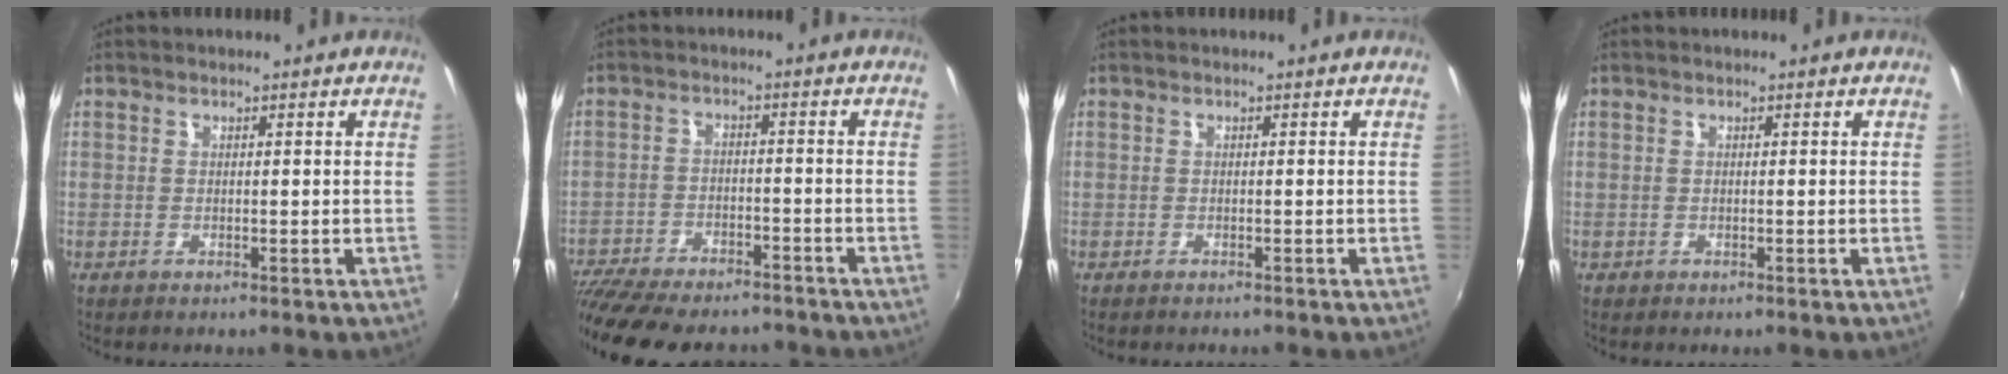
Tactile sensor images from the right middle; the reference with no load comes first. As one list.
[{"total": 18.0, "force": [-15.1, 5.8, 7.9], "torque": [-0.182, -0.031, -0.234]}, {"total": 0.6, "force": [-0.6, 0.0, 0.2], "torque": [-0.002, -0.004, -0.011]}, {"total": 0.0}]